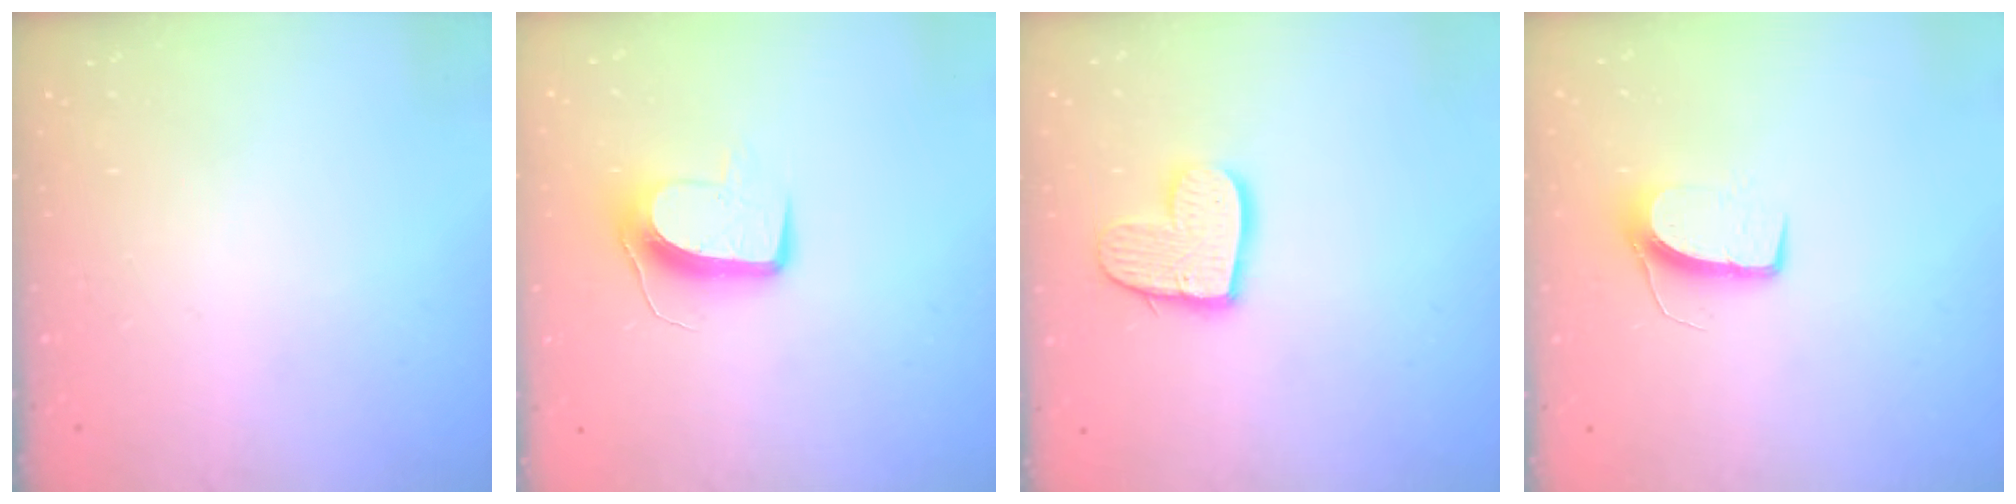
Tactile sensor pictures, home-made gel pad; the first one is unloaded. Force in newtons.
{"total": 9.7, "press": 9.7, "slide": 0.5}
{"total": 12.6, "press": 12.5, "slide": 1.0}
{"total": 7.8, "press": 7.8, "slide": 0.5}